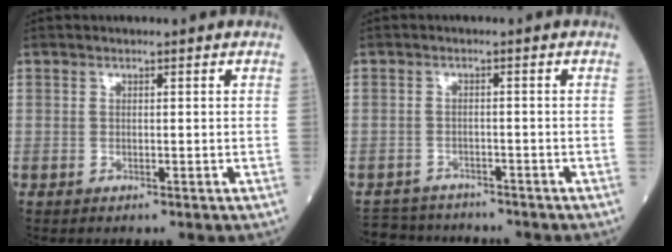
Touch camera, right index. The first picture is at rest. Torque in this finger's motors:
{"motor_torque": [-0.26, -0.20, -0.90, -0.21]}